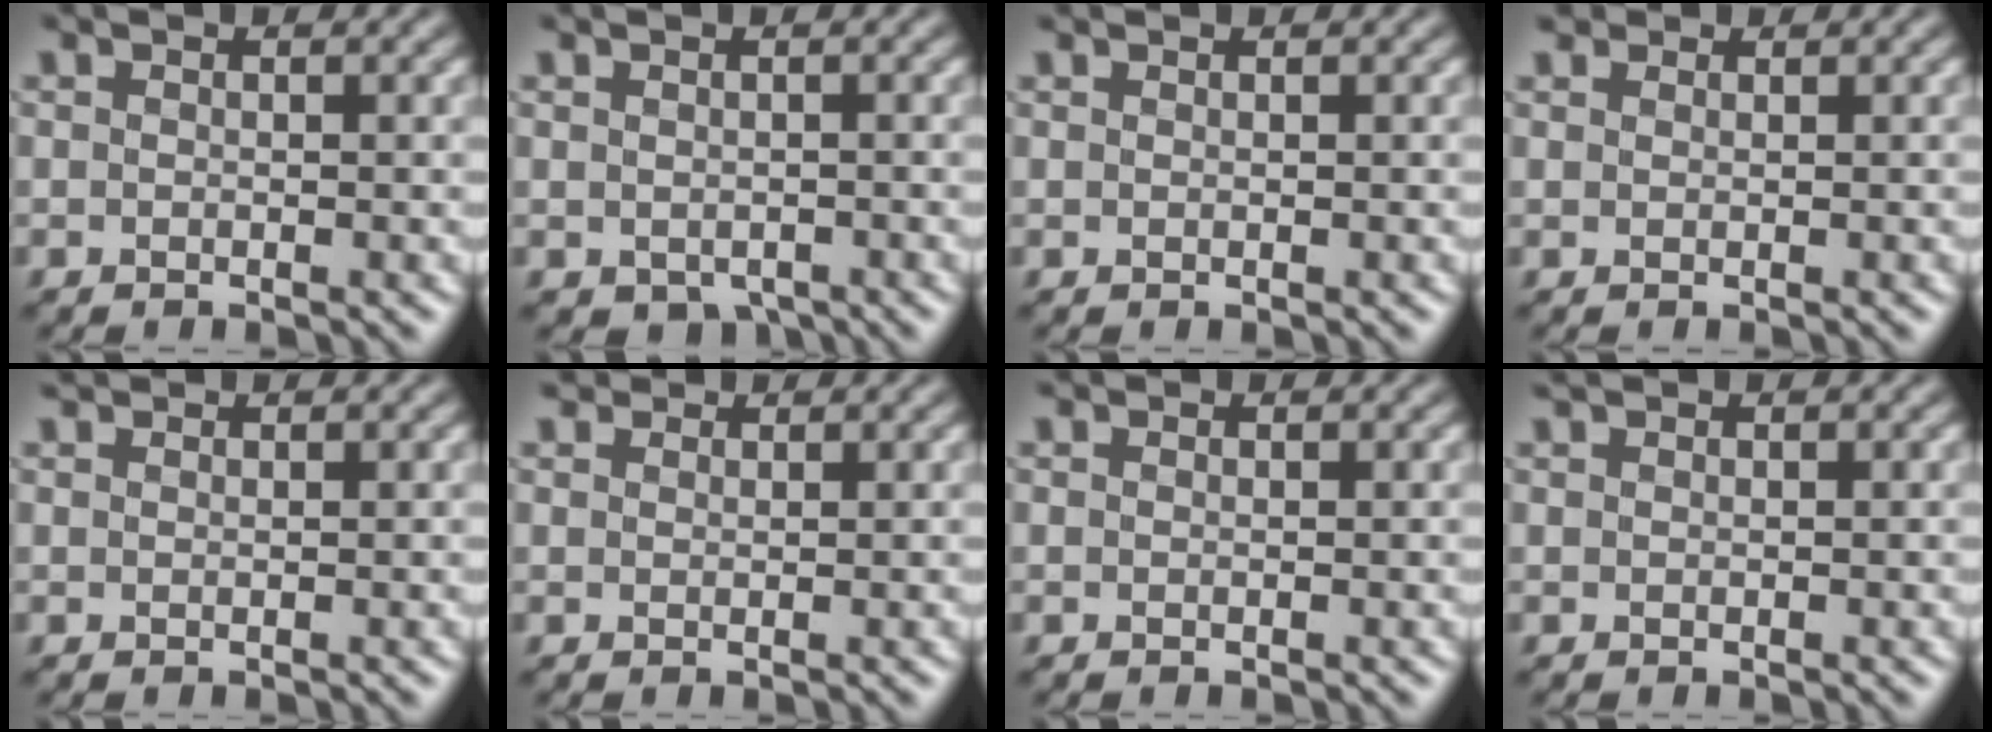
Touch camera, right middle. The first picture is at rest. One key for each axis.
{"total": 1.4, "fx": -0.9, "fy": 0.9, "fz": 0.5, "tx": -0.009, "ty": -0.009, "tz": -0.008}
{"total": 0.6, "fx": 0.6, "fy": 0.2, "fz": 0.1, "tx": -0.004, "ty": -0.003, "tz": 0.003}
{"total": 1.4, "fx": 1.4, "fy": 0.3, "fz": -0.1, "tx": -0.004, "ty": -0.005, "tz": 0.014}
{"total": 1.8, "fx": 1.7, "fy": 0.2, "fz": 0.2, "tx": -0.009, "ty": 0.003, "tz": 0.021}
{"total": 2.4, "fx": 2.3, "fy": 0.6, "fz": 0.3, "tx": -0.006, "ty": -0.003, "tz": 0.033}
{"total": 0.9, "fx": 0.9, "fy": 0.1, "fz": 0.0, "tx": -0.007, "ty": -0.004, "tz": 0.005}
{"total": 1.3, "fx": 1.2, "fy": 0.2, "fz": 0.3, "tx": -0.008, "ty": 0.001, "tz": 0.015}